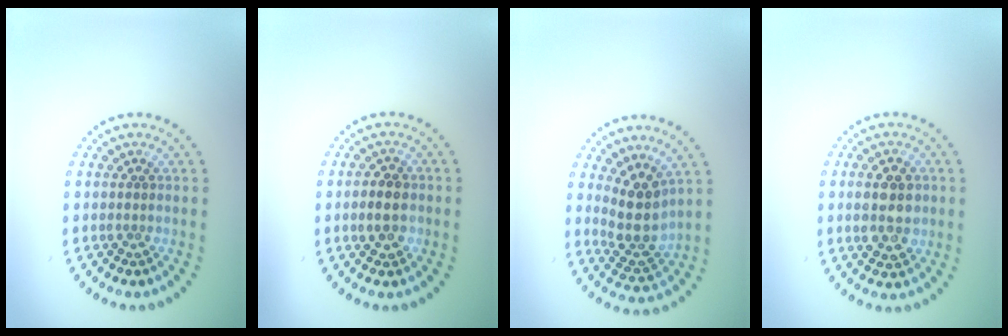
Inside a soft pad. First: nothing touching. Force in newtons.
{"total": 2.6, "press": 2.6, "slide": 0.3}
{"total": 3.9, "press": 3.1, "slide": 2.4}
{"total": 4.2, "press": 4.2, "slide": 0.4}